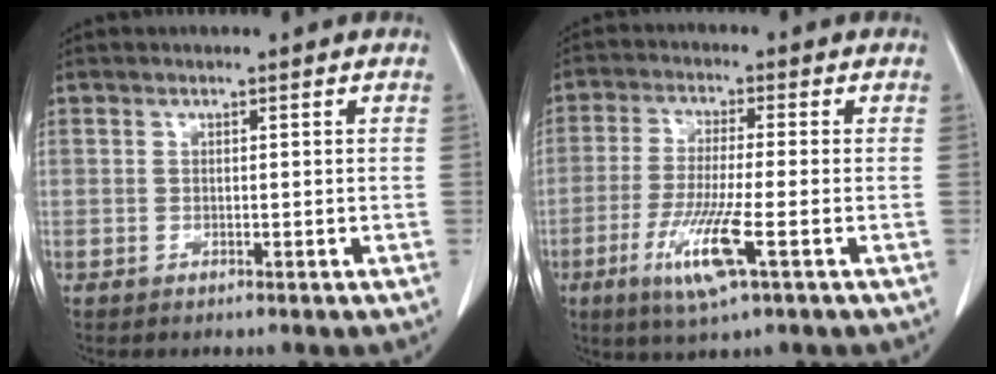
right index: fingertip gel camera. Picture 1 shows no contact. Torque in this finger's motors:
{"motor_torque": [1.23, -0.55, 0.31, 0.09]}